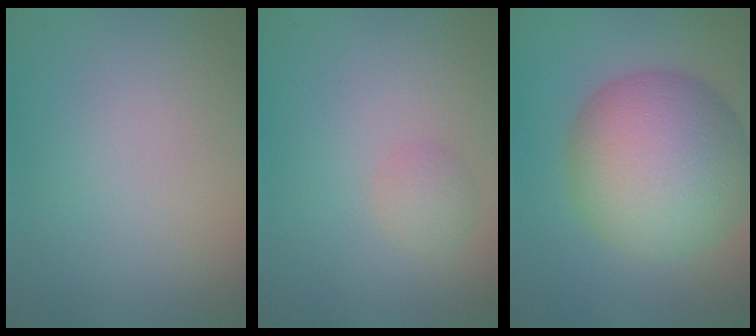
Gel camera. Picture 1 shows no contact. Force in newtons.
{"total": 1.4, "press": 1.4, "slide": 0.0}
{"total": 10.8, "press": 10.8, "slide": 0.3}